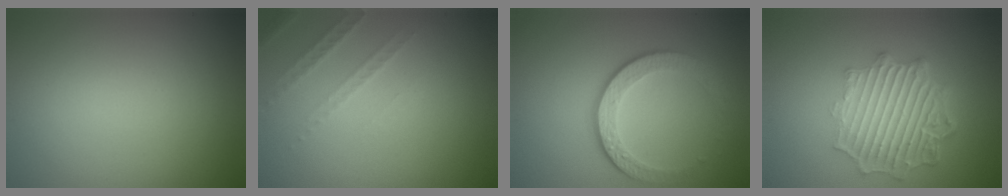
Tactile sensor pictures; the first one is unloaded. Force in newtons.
{"total": 1.9, "press": 1.8, "slide": 0.6}
{"total": 4.3, "press": 3.0, "slide": 3.1}
{"total": 7.4, "press": 5.3, "slide": 5.2}